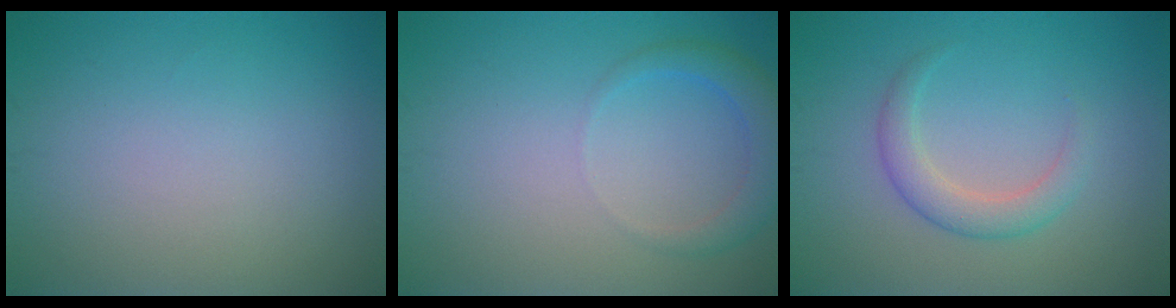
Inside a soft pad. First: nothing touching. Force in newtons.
{"total": 2.7, "press": 2.6, "slide": 0.3}
{"total": 2.6, "press": 2.6, "slide": 0.1}